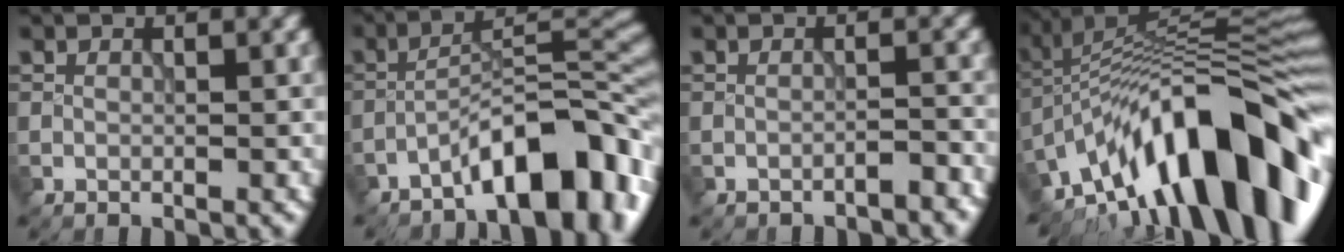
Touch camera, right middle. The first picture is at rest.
{"total": 9.3, "force": [-5.7, 2.9, 6.8], "torque": [-0.089, 0.023, -0.097]}
{"total": 1.7, "force": [-1.4, 0.3, 0.8], "torque": [-0.005, 0.007, -0.026]}
{"total": 15.3, "force": [-7.3, 5.3, 12.4], "torque": [-0.176, 0.044, -0.140]}